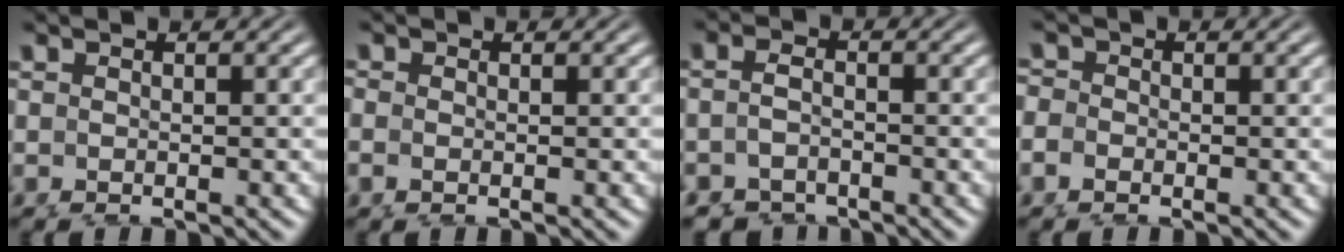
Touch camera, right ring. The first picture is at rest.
{"total": 1.2, "force": [0.1, 1.0, 0.6], "torque": [-0.020, -0.004, 0.002]}
{"total": 2.9, "force": [-2.0, 2.0, 0.5], "torque": [-0.010, -0.012, -0.032]}
{"total": 1.6, "force": [-0.2, 1.5, 0.2], "torque": [-0.001, -0.003, -0.009]}